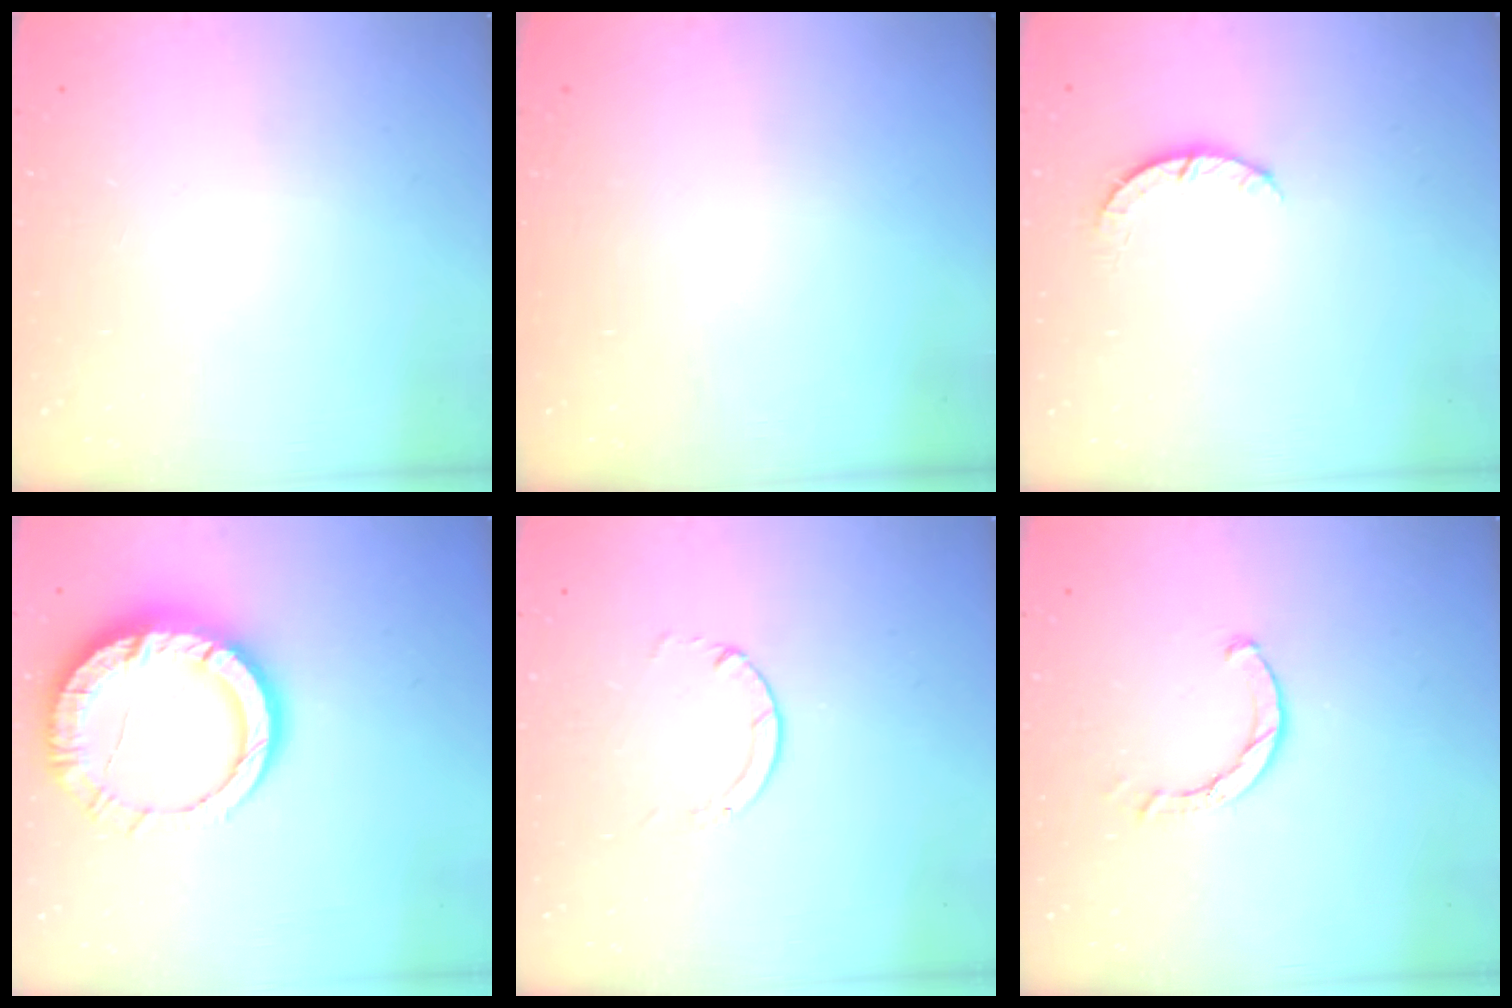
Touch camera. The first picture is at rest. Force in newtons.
{"total": 0.0}
{"total": 3.2, "press": 3.2, "slide": 0.4}
{"total": 15.2, "press": 15.2, "slide": 1.4}
{"total": 1.3, "press": 1.3, "slide": 0.2}
{"total": 1.6, "press": 1.6, "slide": 0.2}